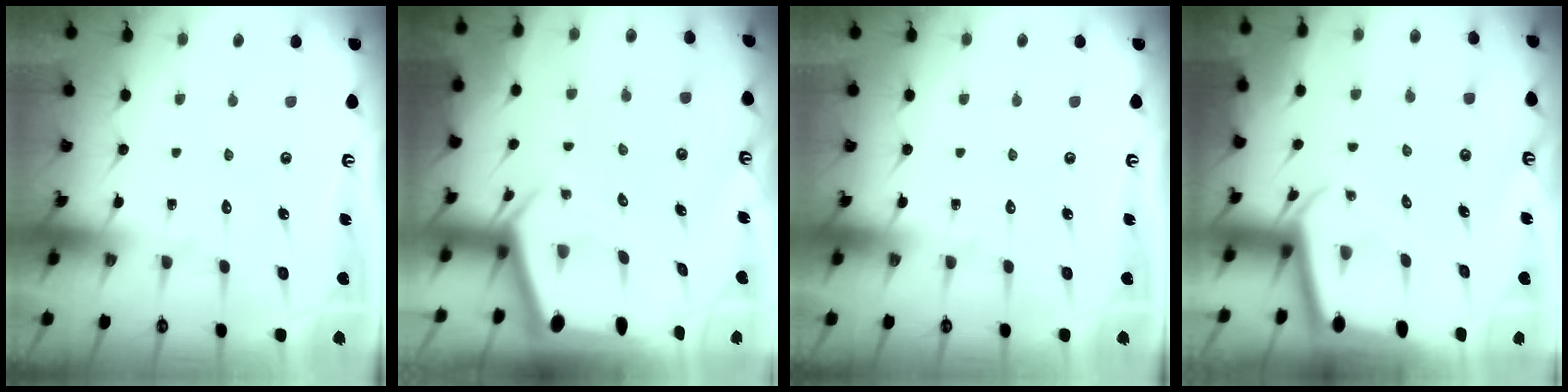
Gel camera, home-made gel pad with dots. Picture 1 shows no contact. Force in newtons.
{"total": 3.0, "press": 2.9, "slide": 0.4}
{"total": 0.0}
{"total": 2.2, "press": 2.2, "slide": 0.2}